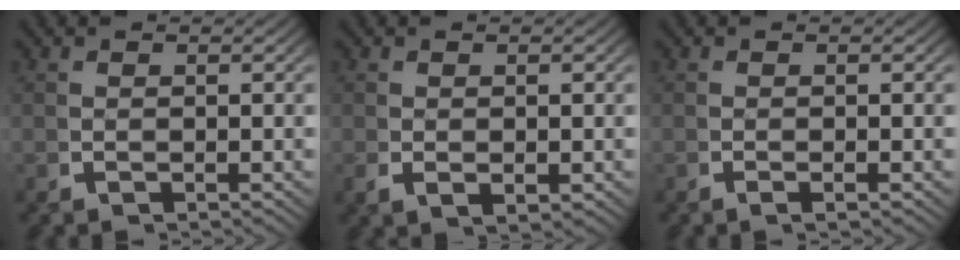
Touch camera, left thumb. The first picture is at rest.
{"total": 1.7, "force": [0.0, 1.2, 1.3], "torque": [-0.032, -0.012, 0.010]}
{"total": 0.7, "force": [-0.3, 0.0, 0.7], "torque": [-0.014, 0.002, -0.007]}